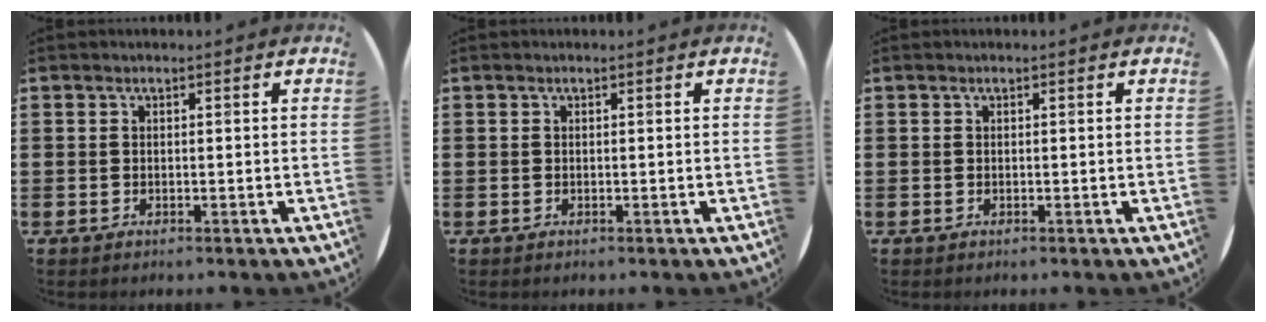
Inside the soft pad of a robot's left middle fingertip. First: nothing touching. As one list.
[{"total": 0.0}, {"total": 0.0}]